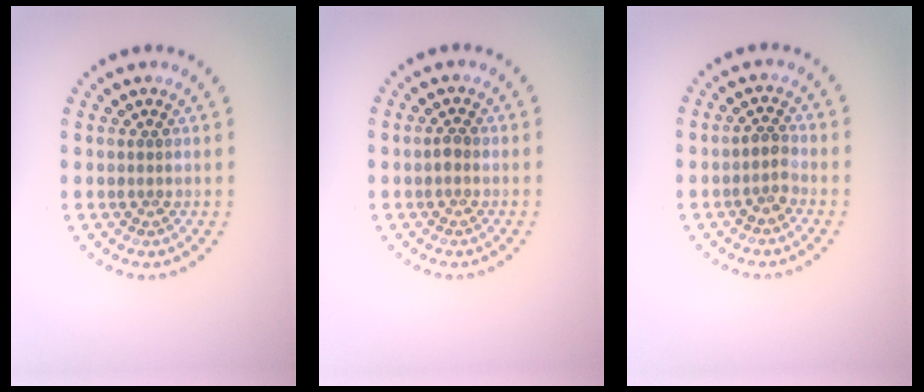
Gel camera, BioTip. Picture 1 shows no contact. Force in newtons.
{"total": 0.9, "press": 0.9, "slide": 0.1}
{"total": 1.5, "press": 1.2, "slide": 0.9}